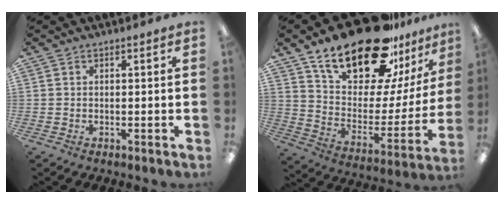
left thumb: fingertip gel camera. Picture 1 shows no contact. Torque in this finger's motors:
{"motor_torque": [1.32, 1.35, 1.43, -1.34, 0.36]}